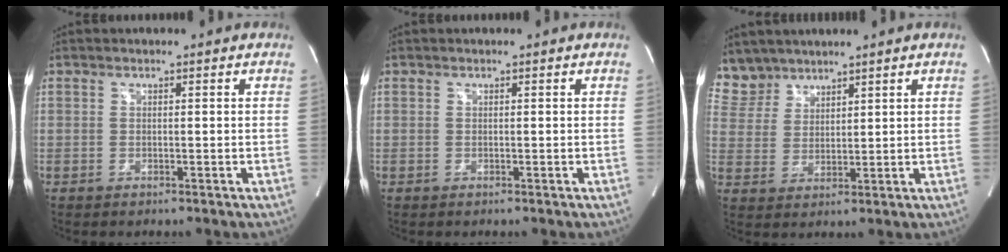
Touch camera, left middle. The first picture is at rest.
{"total": 0.0}
{"total": 5.3, "force": [4.8, 2.2, -0.5], "torque": [0.006, 0.005, 0.108]}